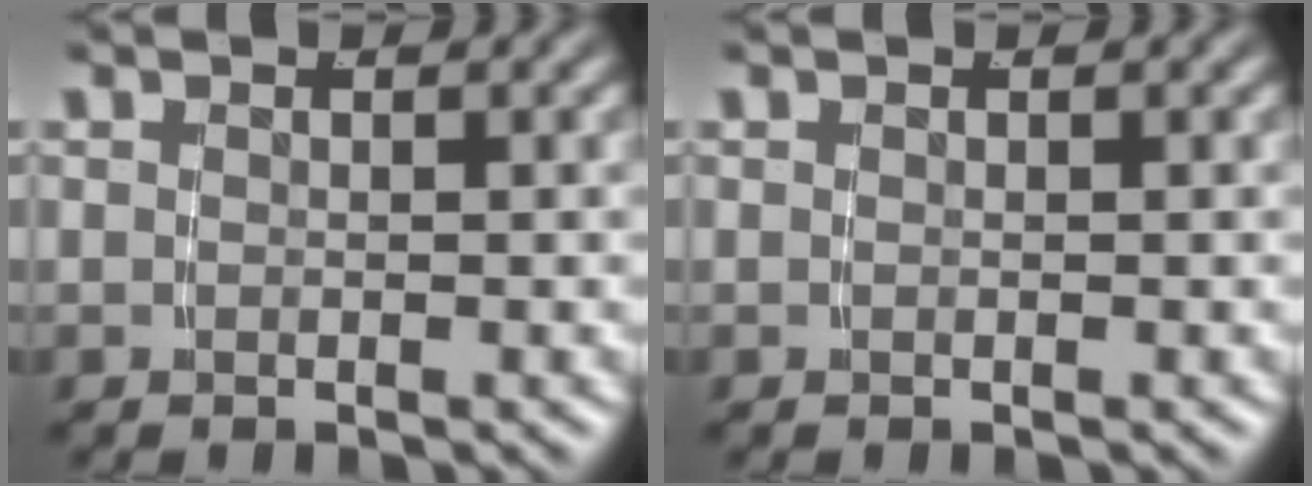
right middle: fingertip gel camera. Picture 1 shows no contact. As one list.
[{"total": 0.0}]